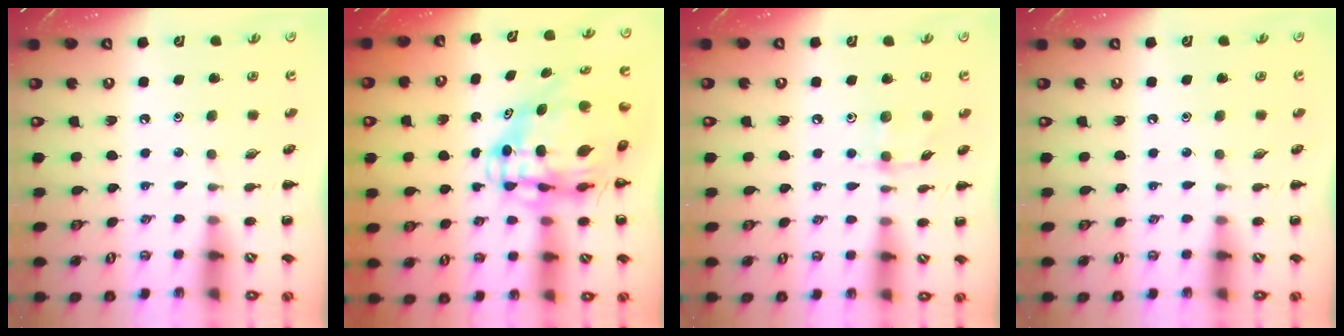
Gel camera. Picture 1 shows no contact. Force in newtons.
{"total": 11.3, "press": 10.9, "slide": 2.8}
{"total": 4.8, "press": 4.6, "slide": 1.4}
{"total": 0.0}